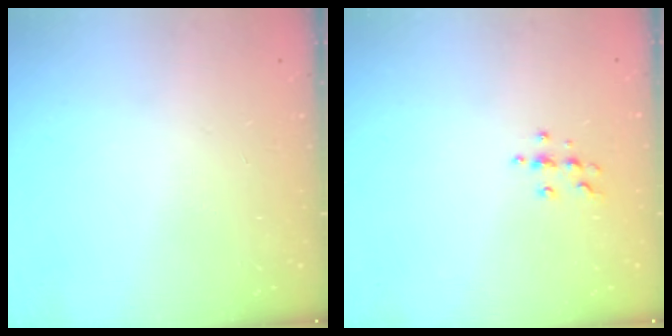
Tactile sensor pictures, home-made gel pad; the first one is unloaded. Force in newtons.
{"total": 5.6, "press": 5.5, "slide": 0.7}